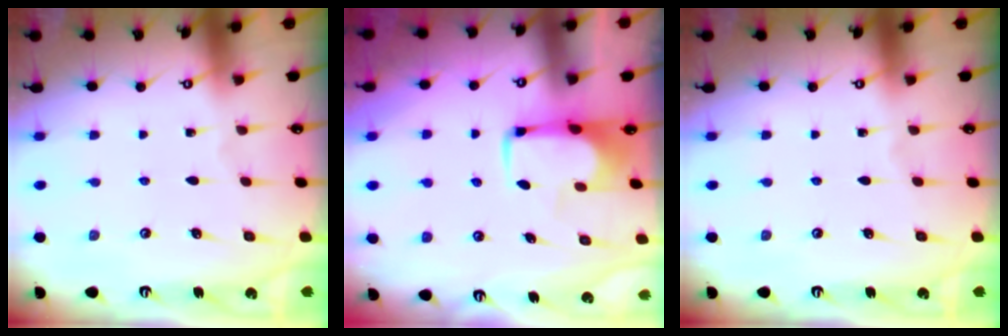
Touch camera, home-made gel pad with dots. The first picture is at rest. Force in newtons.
{"total": 1.8, "press": 1.8, "slide": 0.5}
{"total": 0.0}